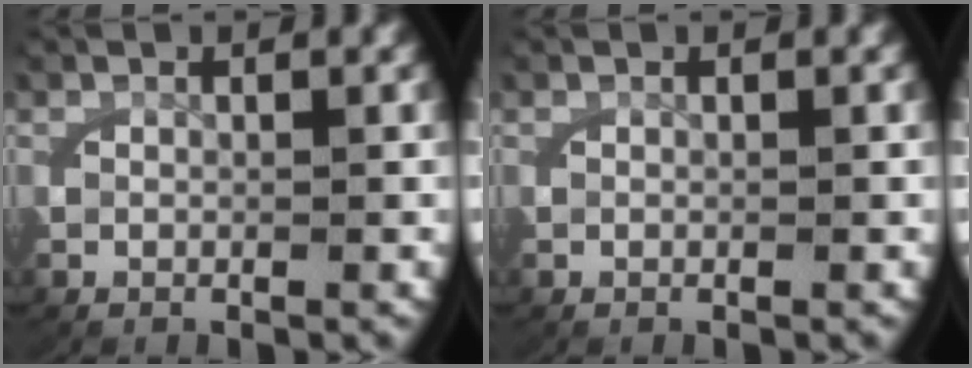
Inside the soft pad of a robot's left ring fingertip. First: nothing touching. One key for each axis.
{"total": 0.0}